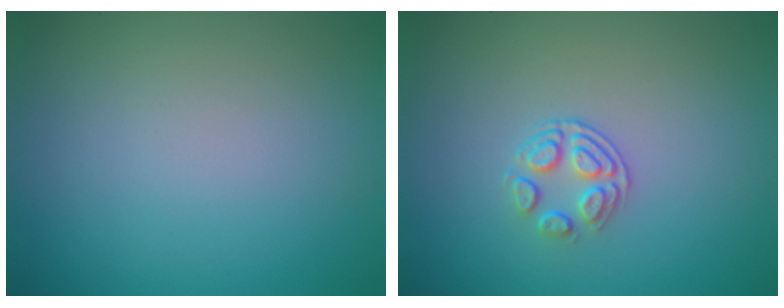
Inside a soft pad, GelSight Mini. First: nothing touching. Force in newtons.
{"total": 2.1, "press": 1.4, "slide": 1.5}